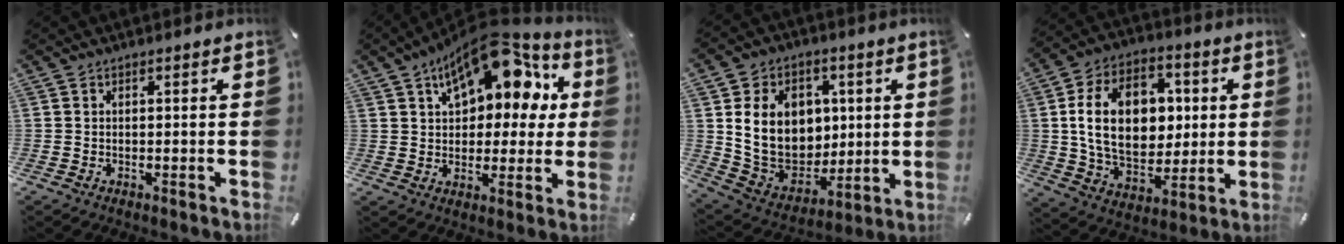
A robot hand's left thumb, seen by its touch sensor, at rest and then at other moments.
{"total": 16.3, "force": [8.7, 9.3, 10.2], "torque": [-0.154, -0.047, 0.150]}
{"total": 16.2, "force": [3.6, 13.5, 8.1], "torque": [-0.146, -0.012, 0.078]}
{"total": 19.9, "force": [2.6, 13.9, 14.0], "torque": [-0.257, 0.011, 0.048]}